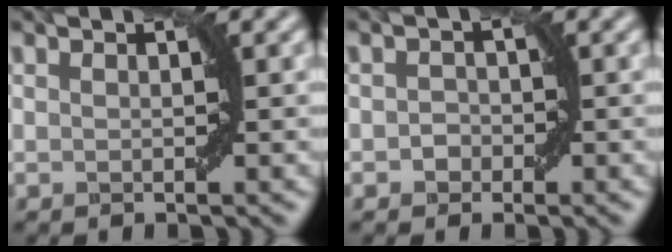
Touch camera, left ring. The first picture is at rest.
{"total": 1.3, "force": [-0.5, 1.1, 0.4], "torque": [-0.002, 0.002, -0.012]}